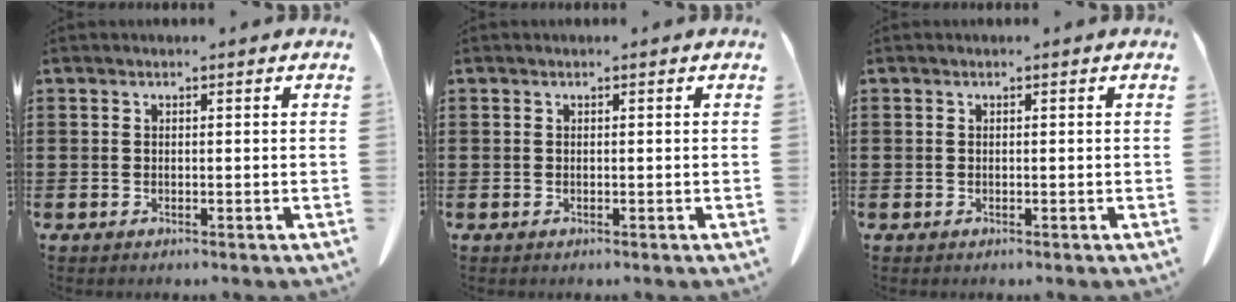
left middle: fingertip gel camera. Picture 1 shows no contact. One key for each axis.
{"total": 0.0}
{"total": 0.0}